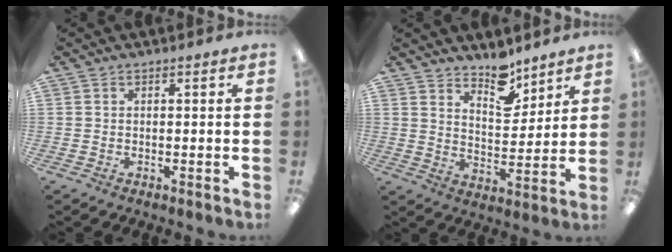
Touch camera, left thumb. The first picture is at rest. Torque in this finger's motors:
{"motor_torque": [0.64, 0.70, -0.07, -0.42, 0.02]}